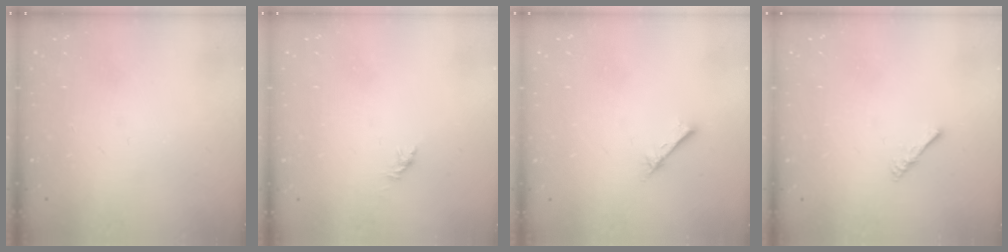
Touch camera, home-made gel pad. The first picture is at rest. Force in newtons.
{"total": 0.0}
{"total": 2.7, "press": 2.6, "slide": 0.3}
{"total": 1.7, "press": 1.6, "slide": 0.4}